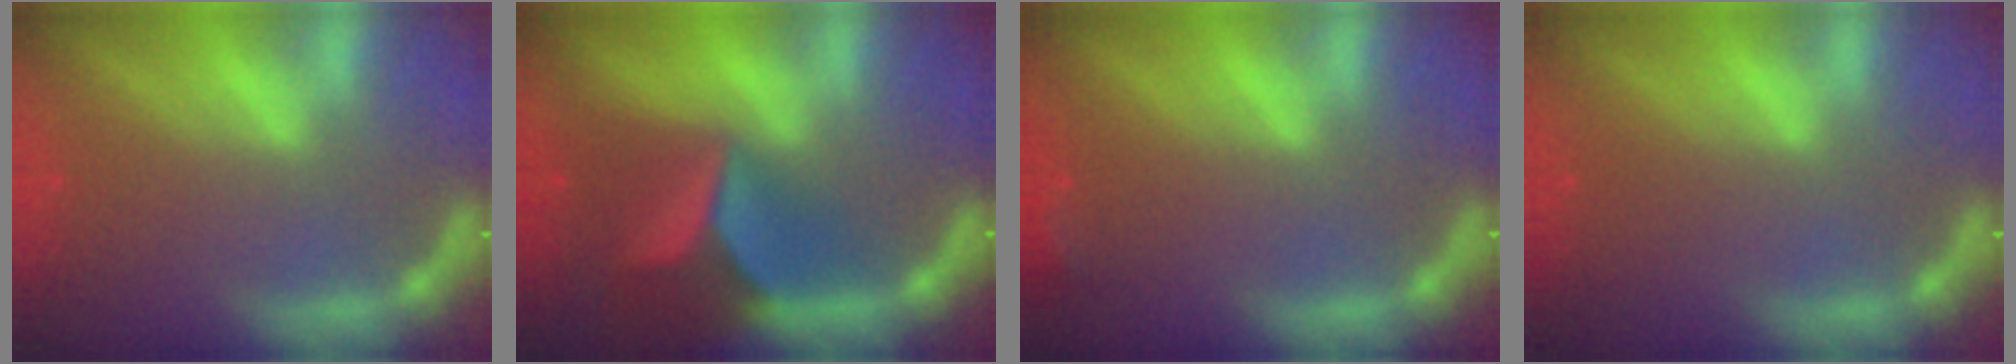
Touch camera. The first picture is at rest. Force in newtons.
{"total": 9.5}
{"total": 1.4}
{"total": 0.0}